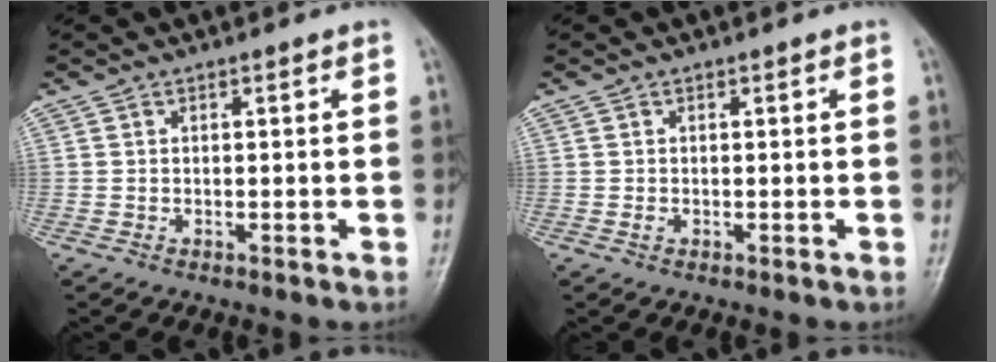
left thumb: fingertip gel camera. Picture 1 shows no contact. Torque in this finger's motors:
{"motor_torque": [0.23, -0.07, 0.23, 0.06, 0.00]}